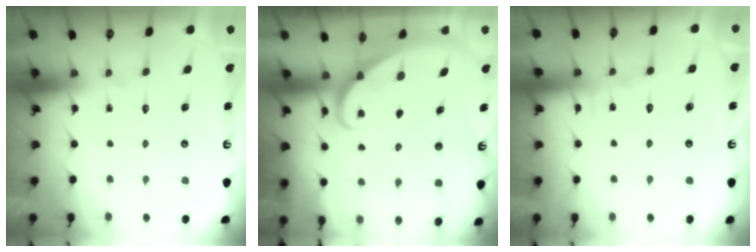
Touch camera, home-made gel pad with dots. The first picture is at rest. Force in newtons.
{"total": 2.9, "press": 2.9, "slide": 0.1}
{"total": 3.9, "press": 3.9, "slide": 0.4}